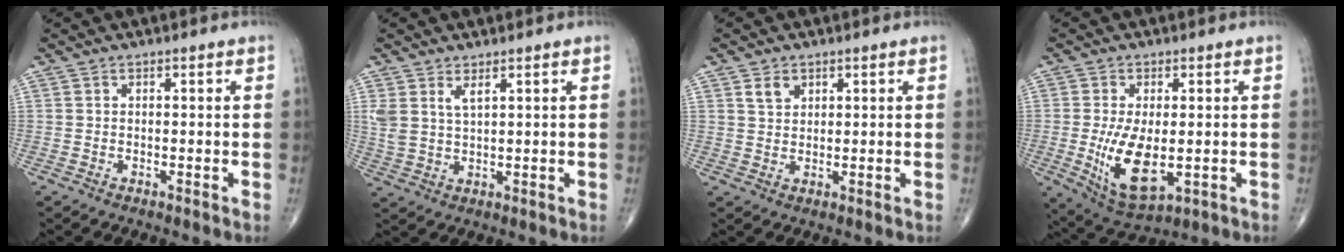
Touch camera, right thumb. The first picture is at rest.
{"total": 4.1, "force": [2.2, 1.5, 3.1], "torque": [-0.069, -0.009, 0.052]}
{"total": 2.8, "force": [1.6, 1.9, 1.4], "torque": [-0.015, -0.008, 0.031]}
{"total": 11.1, "force": [-1.5, 5.2, 9.7], "torque": [-0.176, -0.022, -0.010]}